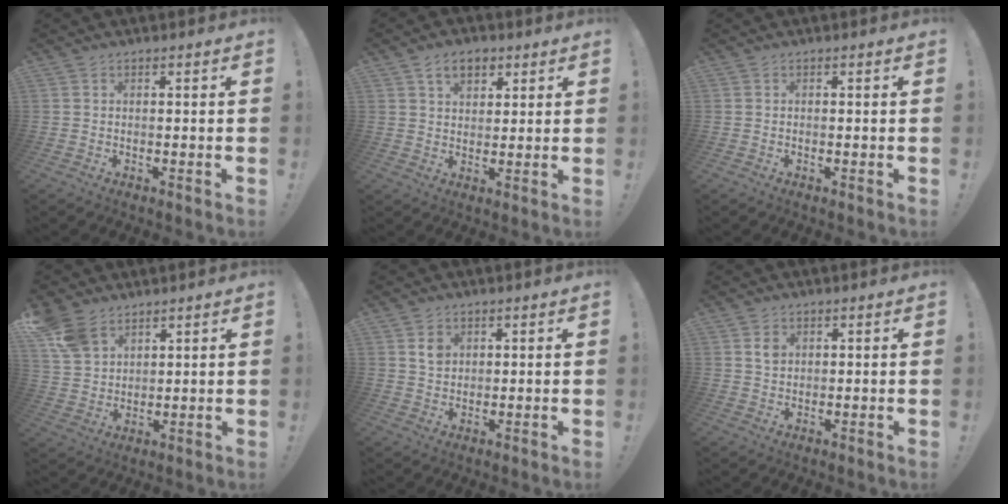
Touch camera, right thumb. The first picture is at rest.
{"total": 7.2, "force": [3.9, 4.6, 4.0], "torque": [-0.053, -0.007, 0.069]}
{"total": 0.0}
{"total": 8.8, "force": [6.0, 5.5, 3.5], "torque": [-0.066, -0.029, 0.123]}
{"total": 3.4, "force": [1.5, 2.6, 1.7], "torque": [-0.008, -0.008, 0.023]}
{"total": 2.5, "force": [1.0, 1.9, 1.3], "torque": [-0.006, -0.006, 0.015]}